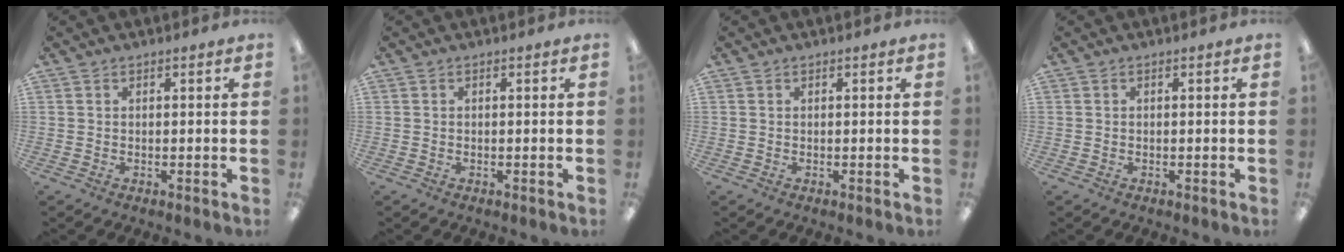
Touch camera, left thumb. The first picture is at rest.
{"total": 0.0}
{"total": 0.0}
{"total": 0.0}